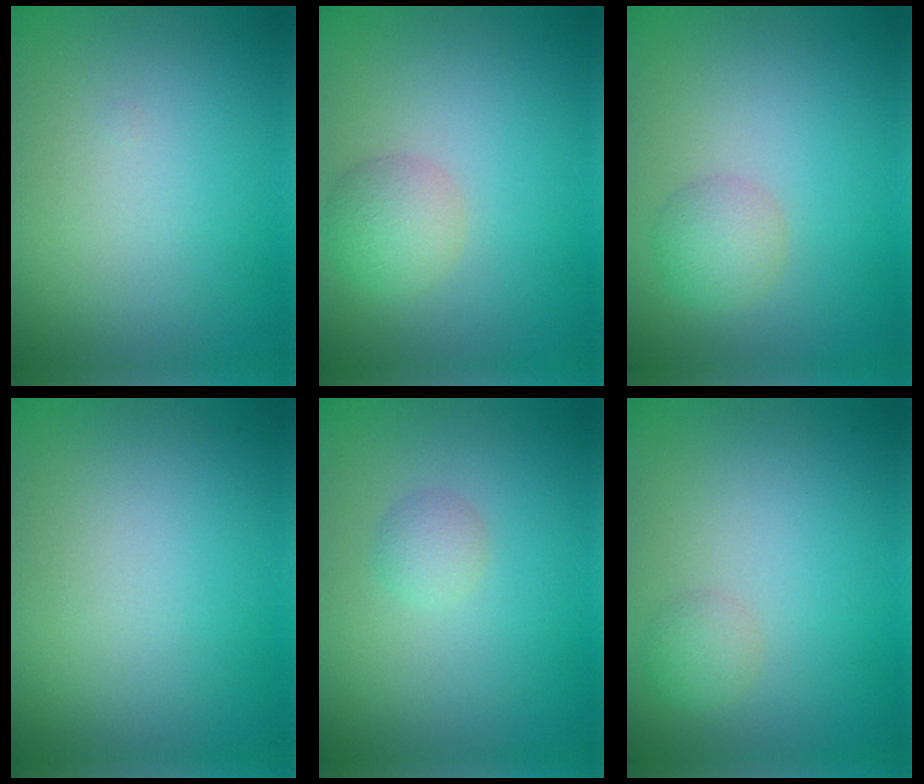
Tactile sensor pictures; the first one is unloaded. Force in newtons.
{"total": 2.6, "press": 2.6, "slide": 0.1}
{"total": 2.1, "press": 2.1, "slide": 0.1}
{"total": 0.0}
{"total": 1.3, "press": 1.3, "slide": 0.1}
{"total": 1.4, "press": 1.4, "slide": 0.0}